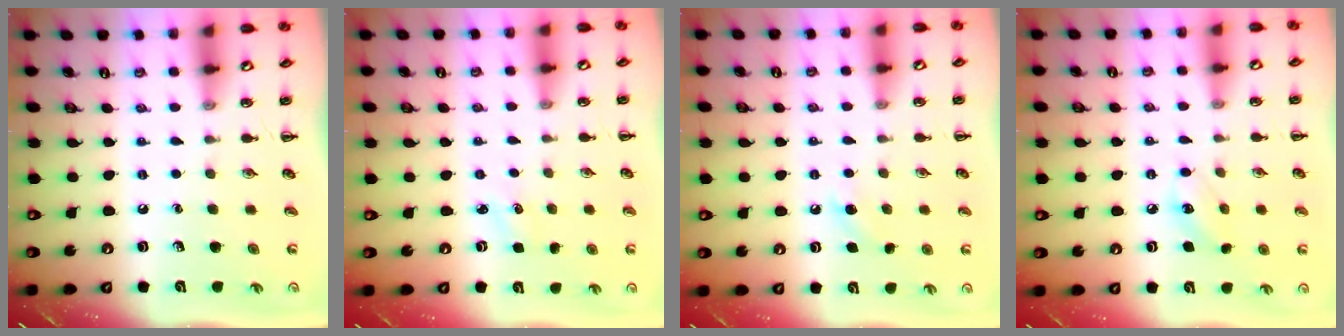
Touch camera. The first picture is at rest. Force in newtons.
{"total": 1.8, "press": 1.7, "slide": 0.5}
{"total": 4.4, "press": 4.2, "slide": 1.2}
{"total": 7.0, "press": 6.9, "slide": 1.5}